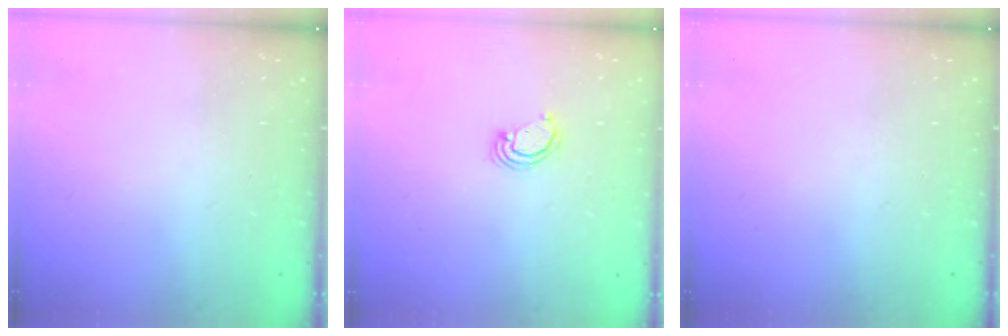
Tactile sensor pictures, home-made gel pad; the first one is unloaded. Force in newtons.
{"total": 2.3, "press": 2.3, "slide": 0.3}
{"total": 0.0}